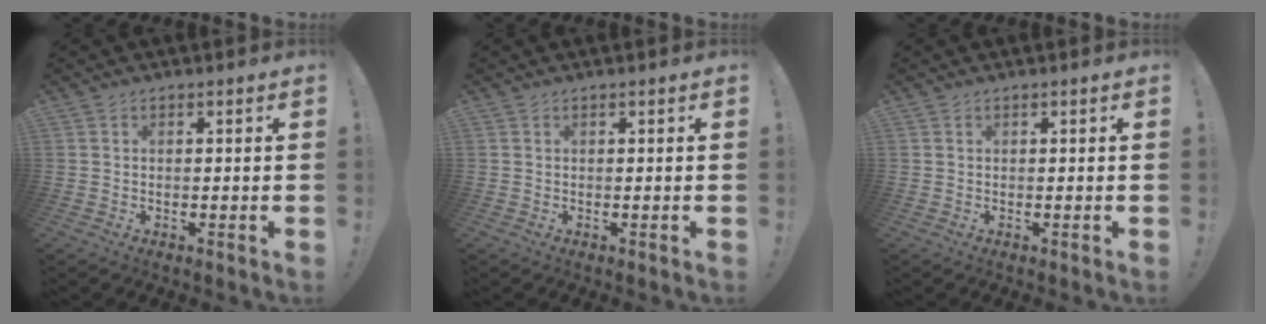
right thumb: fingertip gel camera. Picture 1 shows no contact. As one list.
[{"total": 0.0}, {"total": 0.0}]